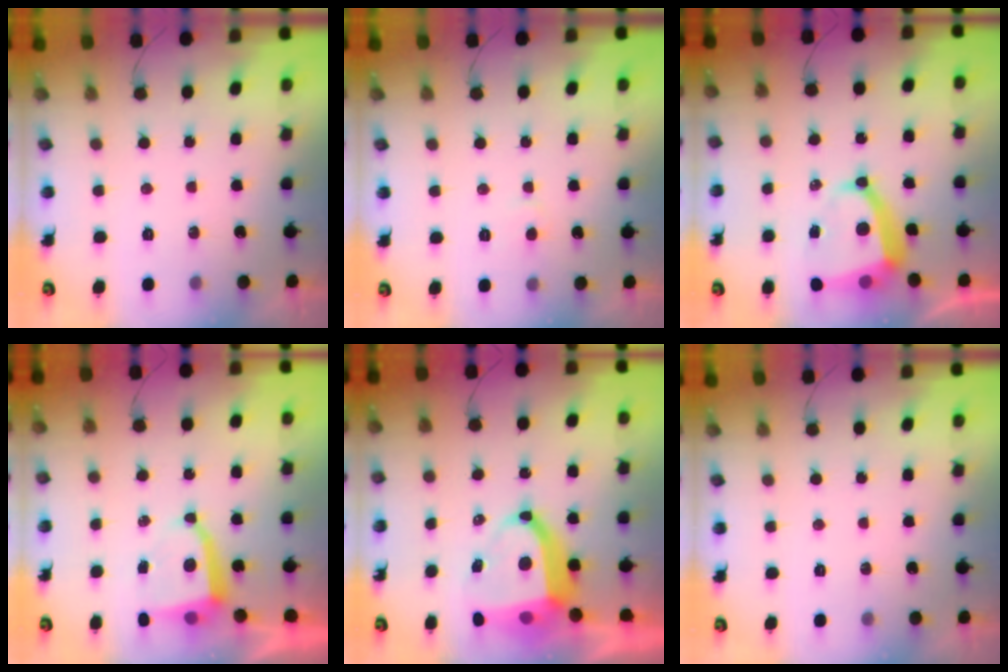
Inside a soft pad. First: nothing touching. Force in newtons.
{"total": 3.7, "press": 3.7, "slide": 0.4}
{"total": 10.0, "press": 9.9, "slide": 1.5}
{"total": 5.7, "press": 5.7, "slide": 0.5}
{"total": 13.0, "press": 12.9, "slide": 1.6}
{"total": 0.0}